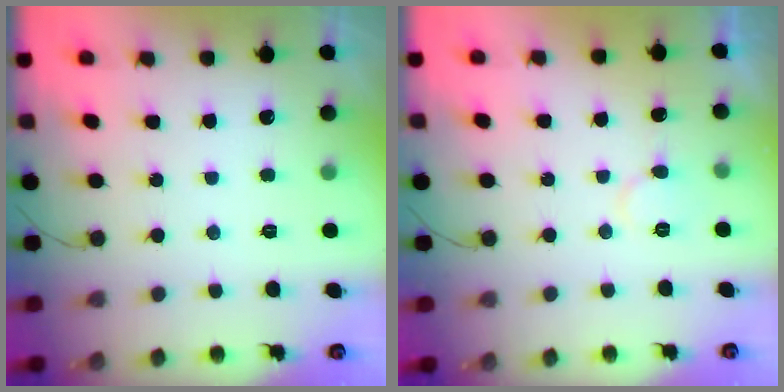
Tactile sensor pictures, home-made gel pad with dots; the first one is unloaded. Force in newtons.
{"total": 5.7, "press": 5.6, "slide": 0.6}